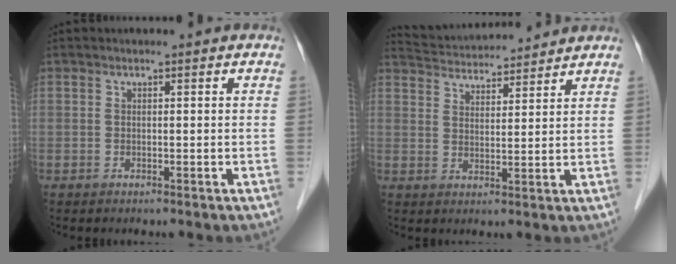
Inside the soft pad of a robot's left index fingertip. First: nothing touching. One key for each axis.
{"total": 11.1, "fx": 10.7, "fy": 1.1, "fz": 2.5, "tx": -0.053, "ty": 0.025, "tz": 0.168}